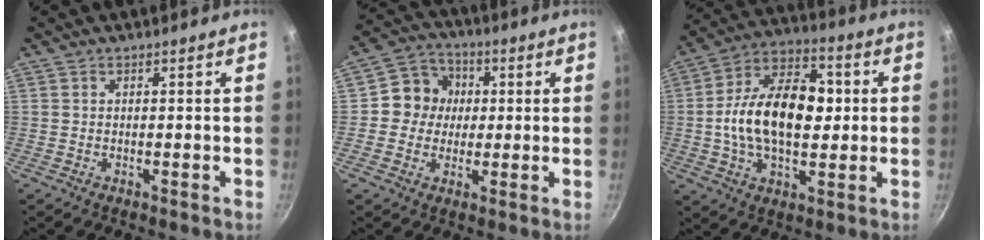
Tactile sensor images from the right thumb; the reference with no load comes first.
{"total": 8.6, "force": [0.7, 8.1, 2.8], "torque": [-0.004, 0.017, -0.008]}
{"total": 18.9, "force": [0.5, 11.5, 15.1], "torque": [-0.231, 0.025, -0.005]}